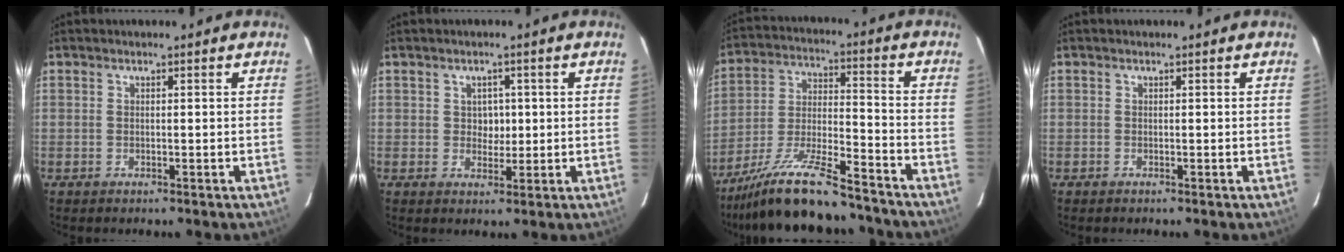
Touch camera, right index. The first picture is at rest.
{"total": 2.8, "force": [0.4, 2.6, 1.1], "torque": [-0.014, 0.007, 0.006]}
{"total": 18.6, "force": [-15.8, 3.1, 9.5], "torque": [-0.192, -0.025, -0.264]}
{"total": 0.0}